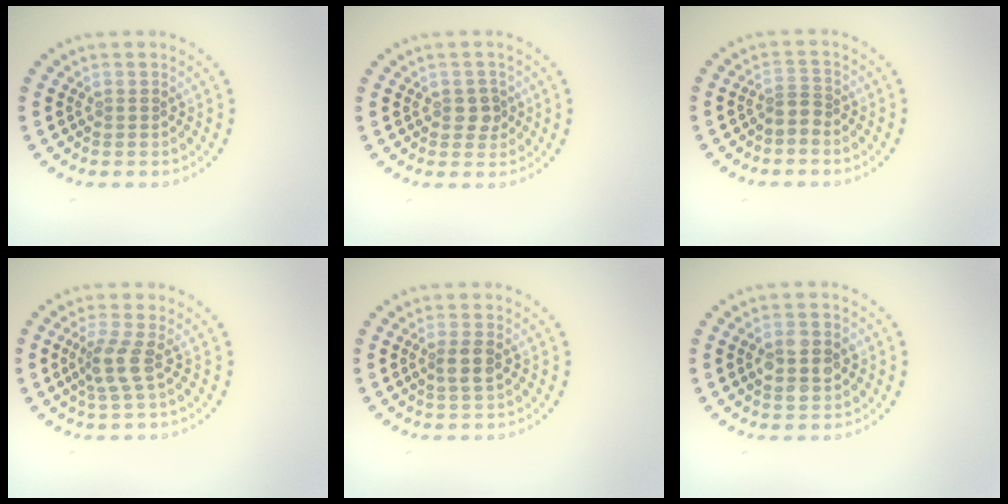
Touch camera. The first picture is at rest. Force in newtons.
{"total": 1.8, "press": 1.7, "slide": 0.4}
{"total": 1.3, "press": 0.8, "slide": 0.9}
{"total": 2.6, "press": 2.0, "slide": 1.7}
{"total": 1.9, "press": 1.8, "slide": 0.8}
{"total": 4.0, "press": 4.0, "slide": 0.2}